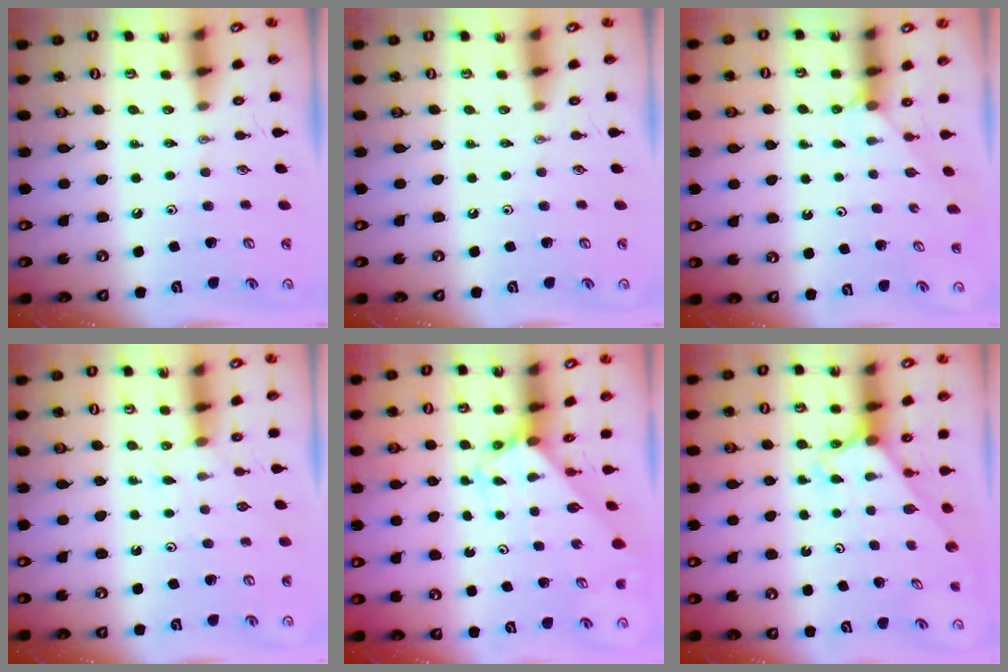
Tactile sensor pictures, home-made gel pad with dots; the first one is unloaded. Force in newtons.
{"total": 0.0}
{"total": 2.1, "press": 2.1, "slide": 0.1}
{"total": 3.3, "press": 3.3, "slide": 0.4}
{"total": 2.7, "press": 2.7, "slide": 0.3}
{"total": 2.3, "press": 2.3, "slide": 0.2}